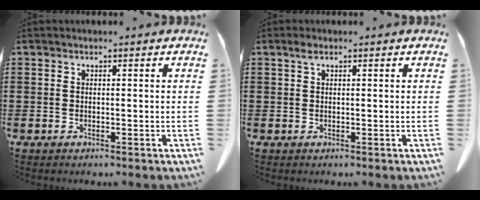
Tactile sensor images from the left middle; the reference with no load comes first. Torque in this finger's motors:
{"motor_torque": [1.16, 0.98, 0.36, 0.15]}